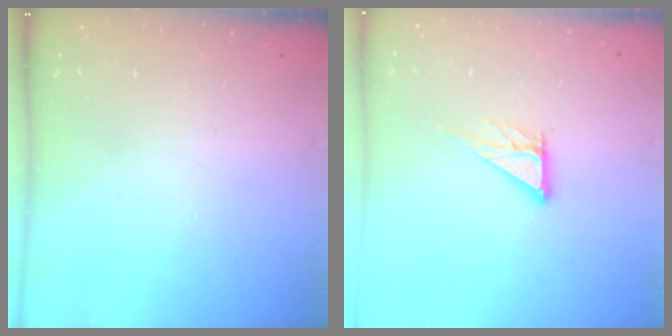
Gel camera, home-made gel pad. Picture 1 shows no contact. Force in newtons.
{"total": 8.0, "press": 8.0, "slide": 0.7}